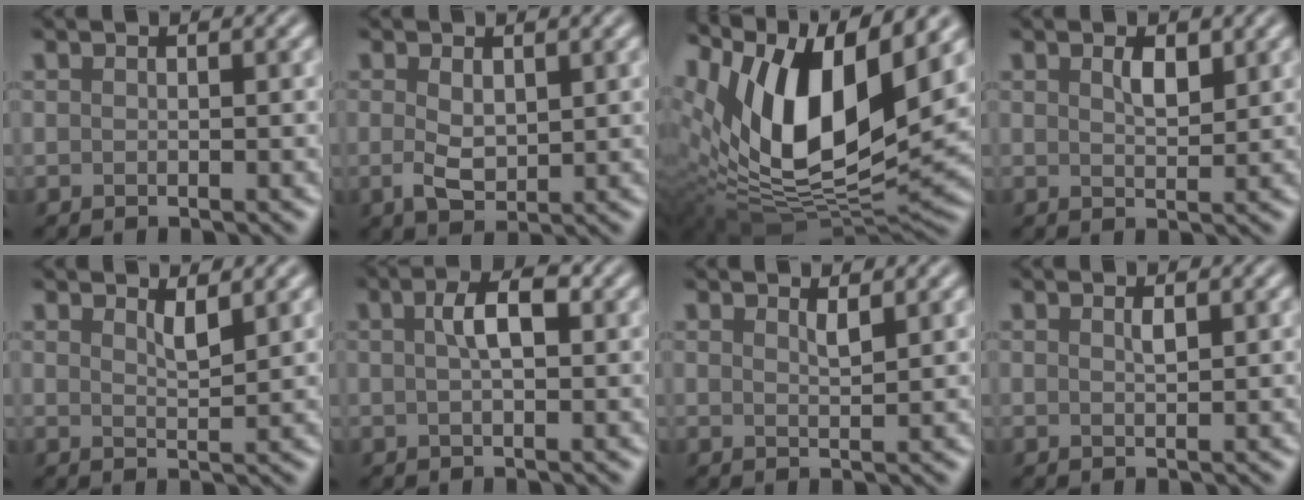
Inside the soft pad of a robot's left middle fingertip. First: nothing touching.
{"total": 2.7, "force": [0.4, 1.5, 2.2], "torque": [-0.047, -0.004, 0.010]}
{"total": 14.4, "force": [6.3, 6.1, 11.3], "torque": [-0.209, 0.011, 0.109]}
{"total": 1.7, "force": [0.9, 0.7, 1.2], "torque": [-0.024, -0.001, 0.018]}
{"total": 1.6, "force": [1.1, 0.3, 1.0], "torque": [-0.019, -0.003, 0.020]}
{"total": 3.1, "force": [0.7, 1.1, 2.7], "torque": [-0.046, 0.007, 0.009]}
{"total": 1.1, "force": [0.9, 0.2, 0.6], "torque": [-0.012, -0.003, 0.015]}
{"total": 0.8, "force": [0.4, 0.2, 0.6], "torque": [-0.012, -0.001, 0.008]}